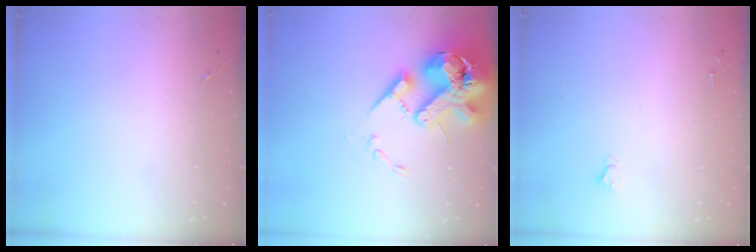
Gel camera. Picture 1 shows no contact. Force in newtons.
{"total": 20.8, "press": 20.5, "slide": 3.5}
{"total": 2.4, "press": 2.4, "slide": 0.2}